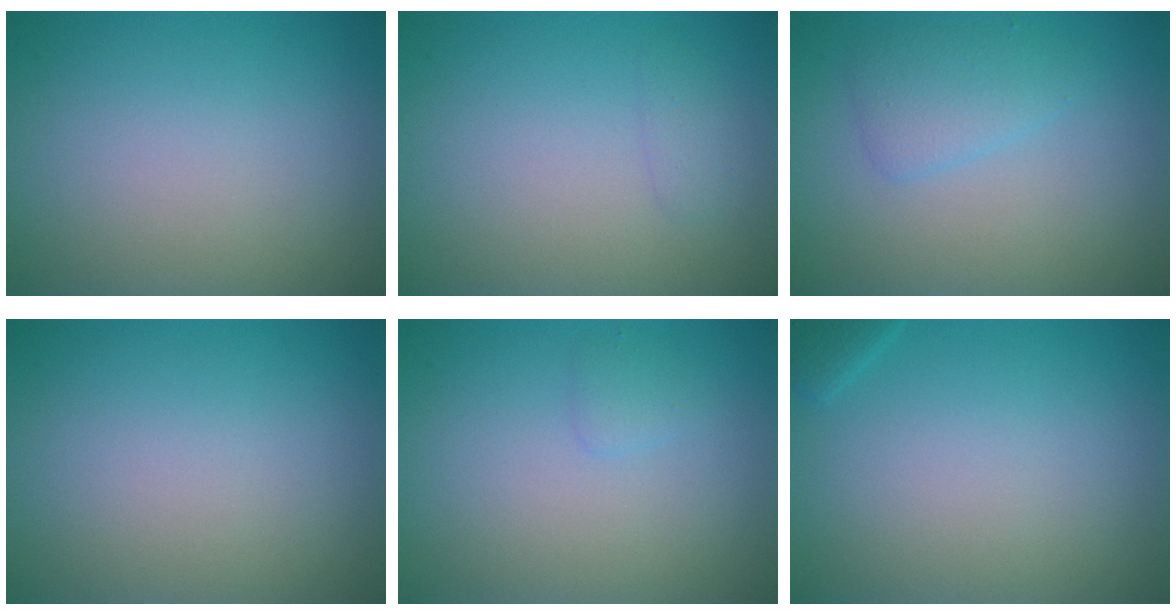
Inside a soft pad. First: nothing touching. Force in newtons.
{"total": 0.9, "press": 0.9, "slide": 0.1}
{"total": 2.1, "press": 2.1, "slide": 0.1}
{"total": 0.0}
{"total": 0.8, "press": 0.7, "slide": 0.1}
{"total": 1.1, "press": 1.1, "slide": 0.1}